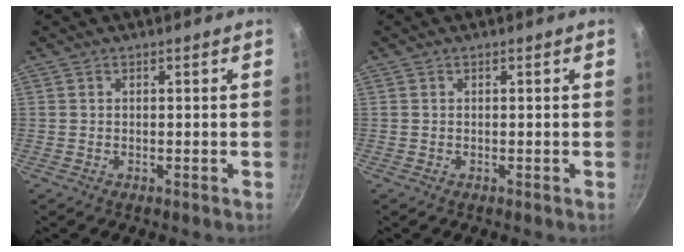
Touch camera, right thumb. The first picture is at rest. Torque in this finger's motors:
{"motor_torque": [-0.02, -0.02, 0.01, 0.01, 0.04]}